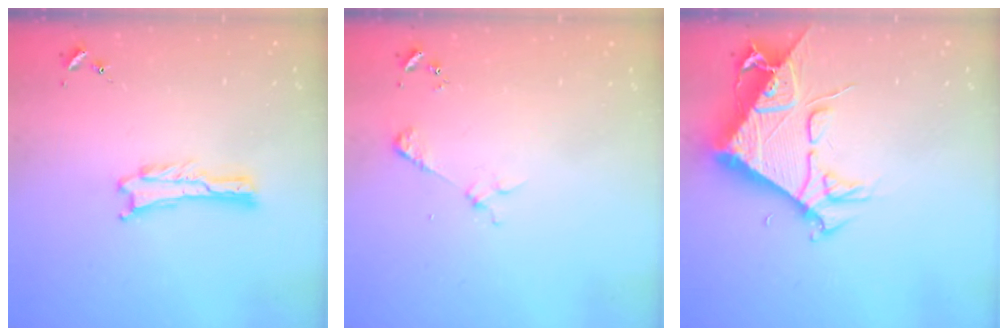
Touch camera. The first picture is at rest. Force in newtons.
{"total": 2.2, "press": 2.2, "slide": 0.2}
{"total": 9.6, "press": 9.6, "slide": 1.1}